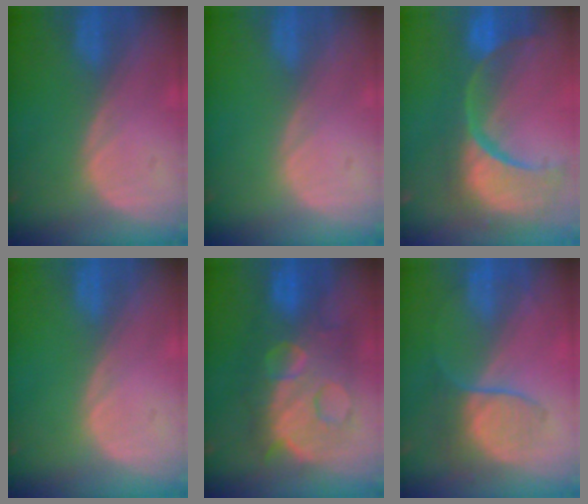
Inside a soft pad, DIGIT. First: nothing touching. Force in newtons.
{"total": 0.0}
{"total": 13.9, "press": 11.0, "slide": 8.5}
{"total": 0.0}
{"total": 12.4, "press": 12.3, "slide": 1.2}
{"total": 6.6, "press": 6.0, "slide": 2.7}